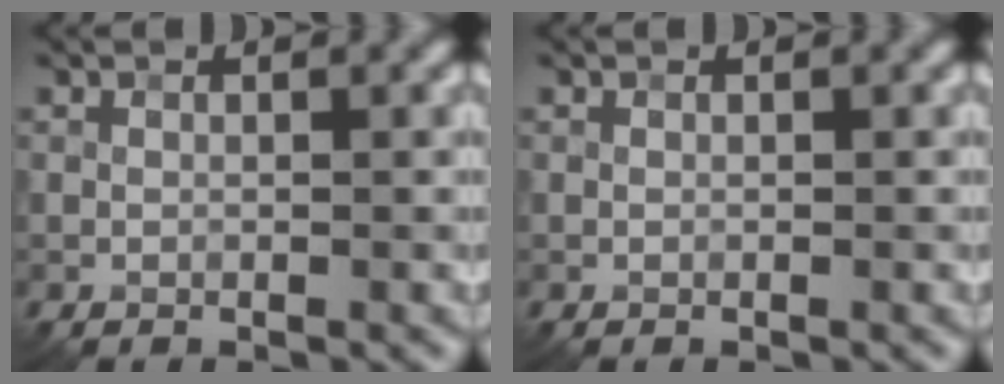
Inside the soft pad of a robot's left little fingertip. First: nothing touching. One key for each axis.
{"total": 0.0}